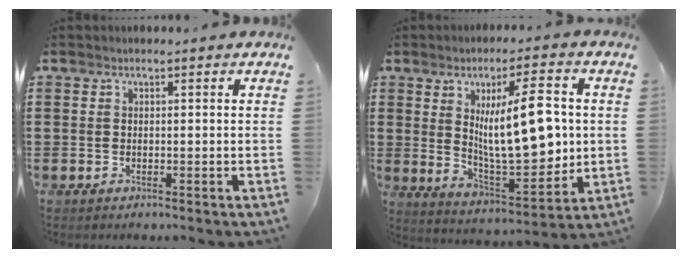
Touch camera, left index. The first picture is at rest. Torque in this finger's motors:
{"motor_torque": [2.14, 0.00, 1.06, 0.21]}